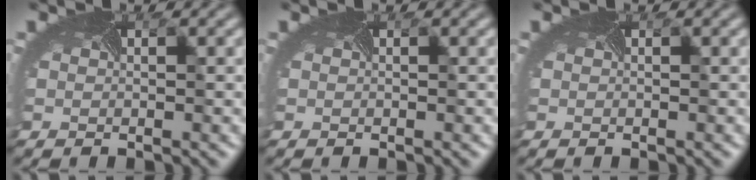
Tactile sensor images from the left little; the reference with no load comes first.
{"total": 0.0}
{"total": 0.0}